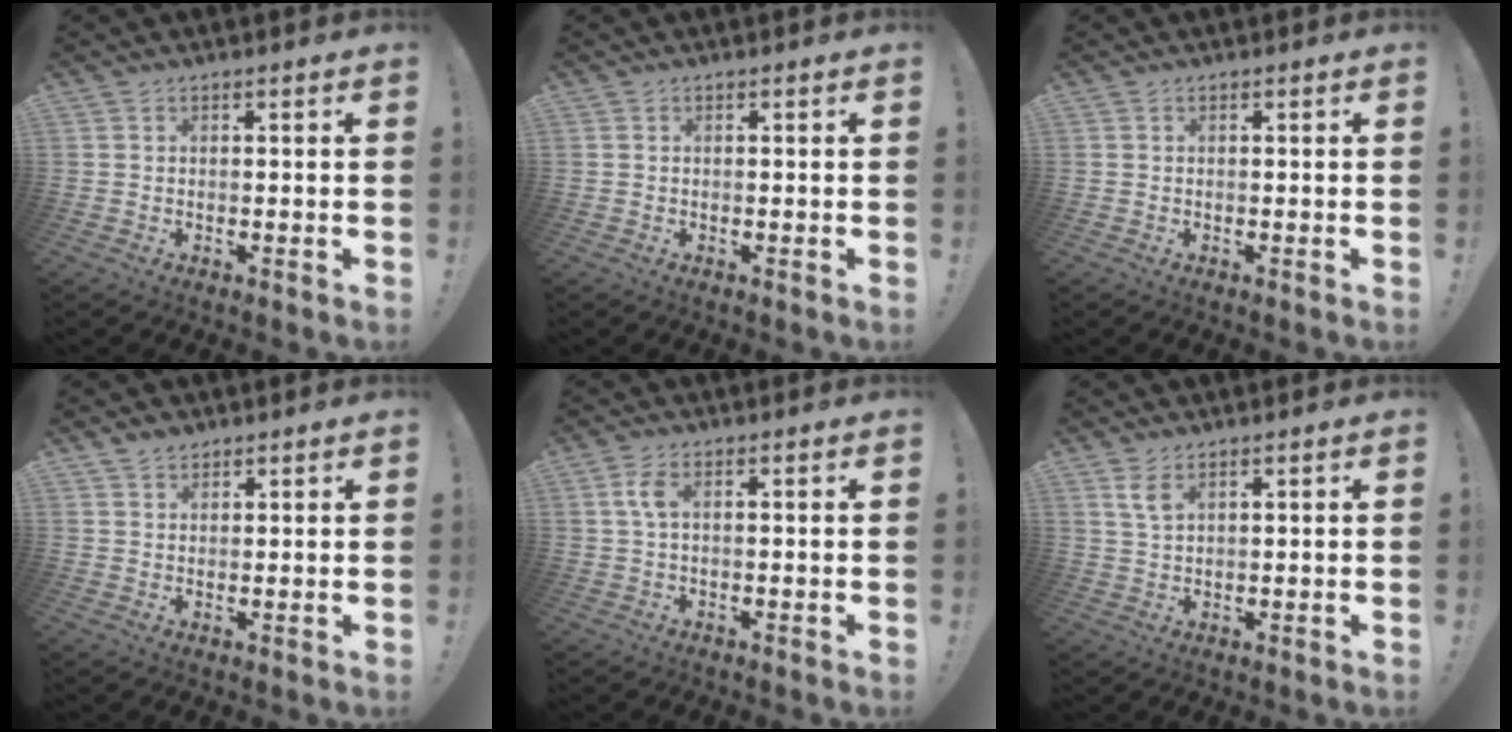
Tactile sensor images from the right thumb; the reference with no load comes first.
{"total": 0.0}
{"total": 0.0}
{"total": 2.7, "force": [2.2, 1.4, 0.6], "torque": [-0.005, -0.013, 0.041]}
{"total": 4.3, "force": [0.9, 2.2, 3.6], "torque": [-0.064, 0.006, 0.016]}
{"total": 4.2, "force": [2.4, 1.7, 3.1], "torque": [-0.050, -0.011, 0.042]}